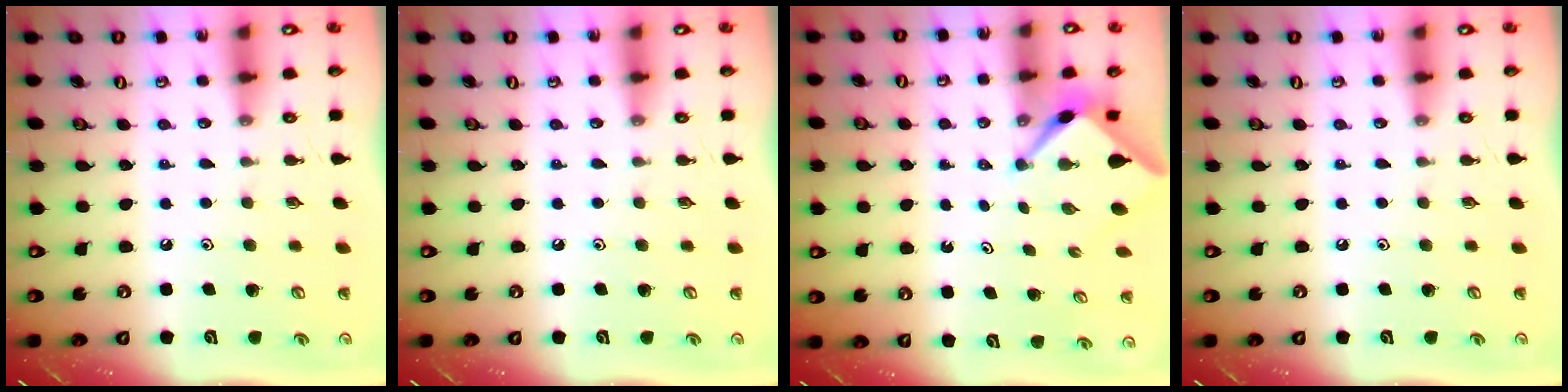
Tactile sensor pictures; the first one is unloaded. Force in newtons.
{"total": 0.0}
{"total": 2.5, "press": 2.5, "slide": 0.3}
{"total": 0.0}